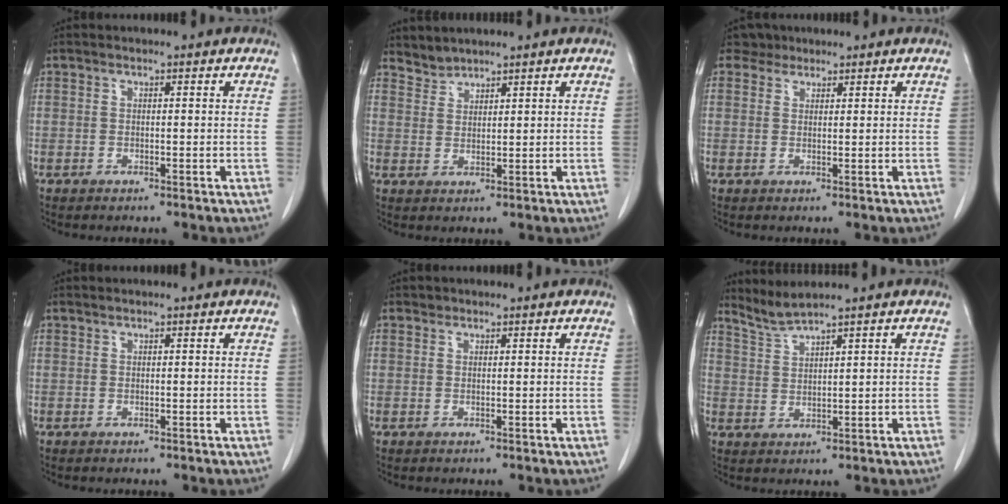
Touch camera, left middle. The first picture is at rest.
{"total": 2.3, "force": [2.2, 0.3, -0.5], "torque": [0.010, 0.004, 0.047]}
{"total": 2.3, "force": [1.9, 1.3, -0.2], "torque": [0.004, 0.006, 0.030]}
{"total": 0.0}
{"total": 0.6, "force": [0.5, 0.3, 0.0], "torque": [0.000, -0.002, 0.008]}
{"total": 3.2, "force": [2.9, -1.3, 0.3], "torque": [-0.014, -0.007, 0.070]}